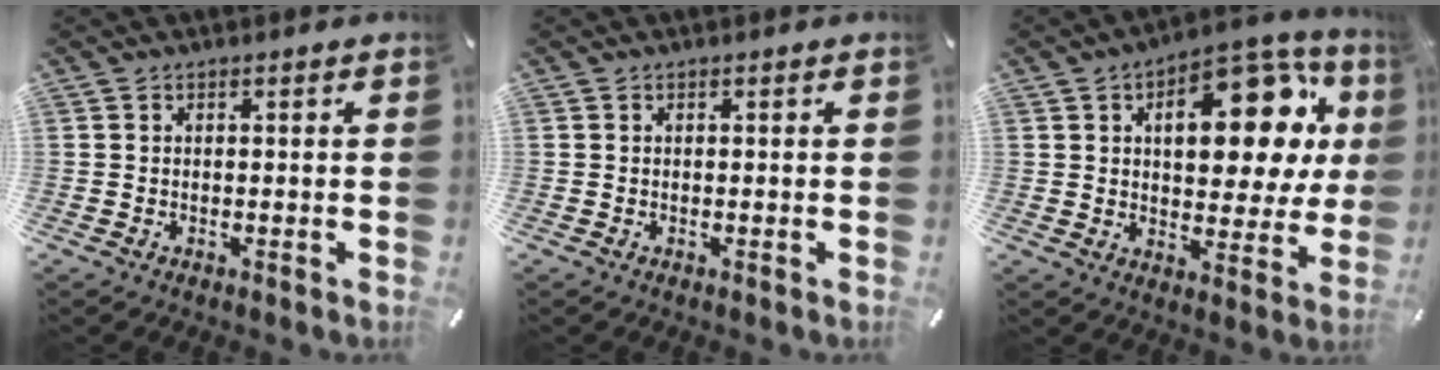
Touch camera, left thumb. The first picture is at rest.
{"total": 0.0}
{"total": 21.1, "force": [7.1, 11.3, 16.3], "torque": [-0.206, -0.042, 0.111]}